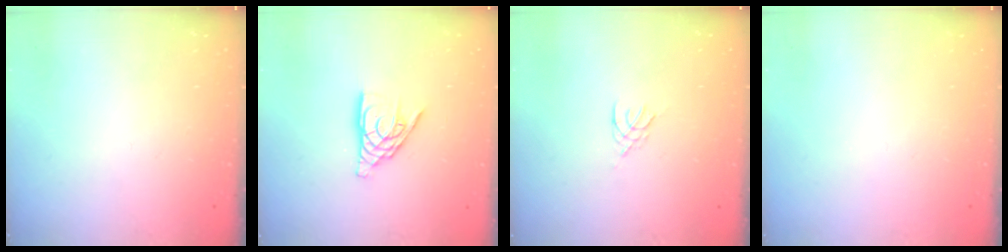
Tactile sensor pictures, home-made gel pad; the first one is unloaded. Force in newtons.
{"total": 11.4, "press": 11.4, "slide": 1.1}
{"total": 2.0, "press": 1.9, "slide": 0.4}
{"total": 0.0}